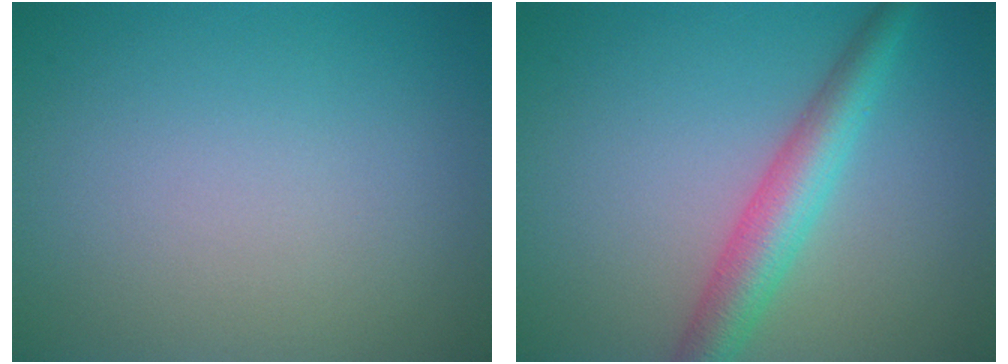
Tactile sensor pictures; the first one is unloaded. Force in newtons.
{"total": 4.4, "press": 4.4, "slide": 0.1}